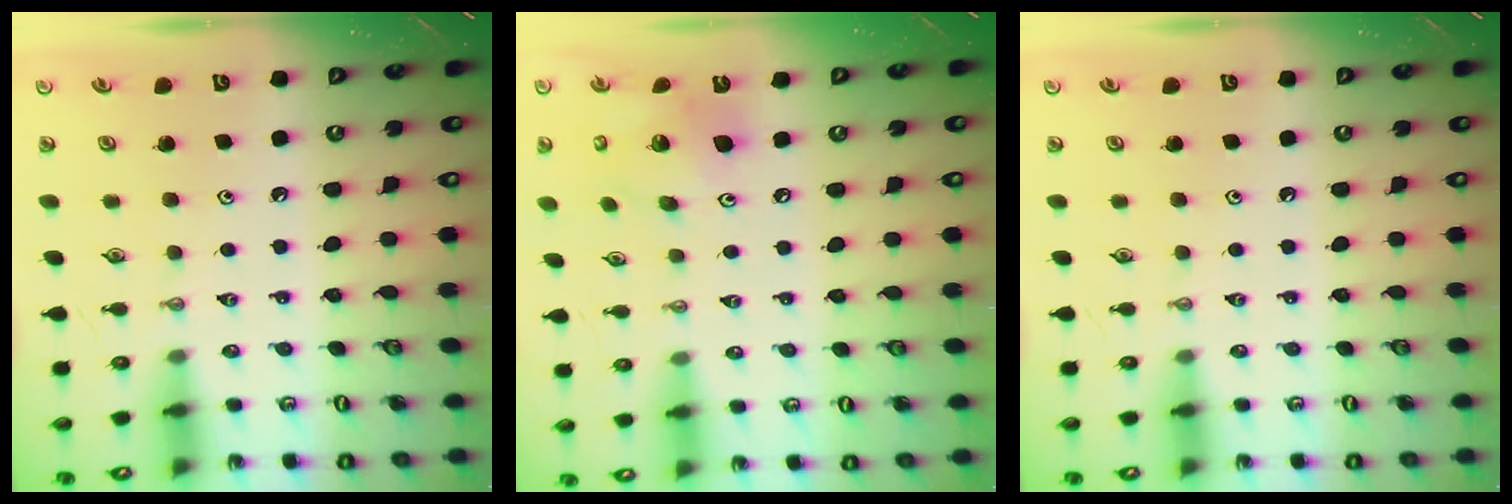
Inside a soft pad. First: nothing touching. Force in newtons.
{"total": 15.3, "press": 15.1, "slide": 2.1}
{"total": 0.0}